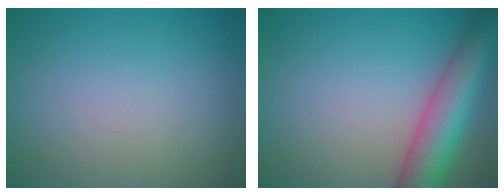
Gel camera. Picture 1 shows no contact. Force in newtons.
{"total": 7.9, "press": 7.9, "slide": 0.4}